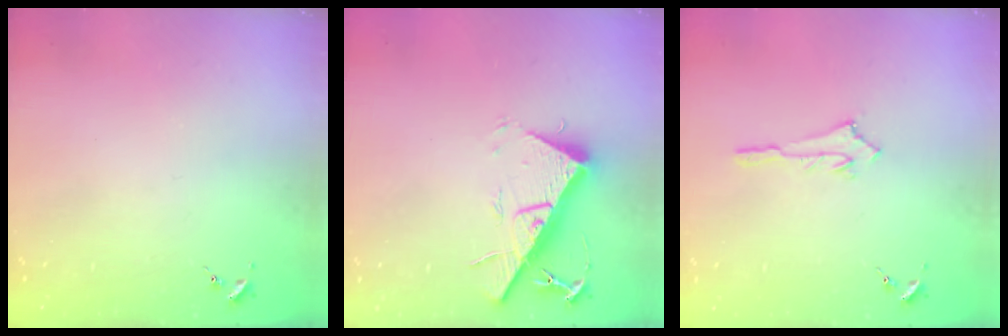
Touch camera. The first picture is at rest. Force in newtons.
{"total": 14.6, "press": 14.6, "slide": 0.4}
{"total": 2.5, "press": 2.5, "slide": 0.2}